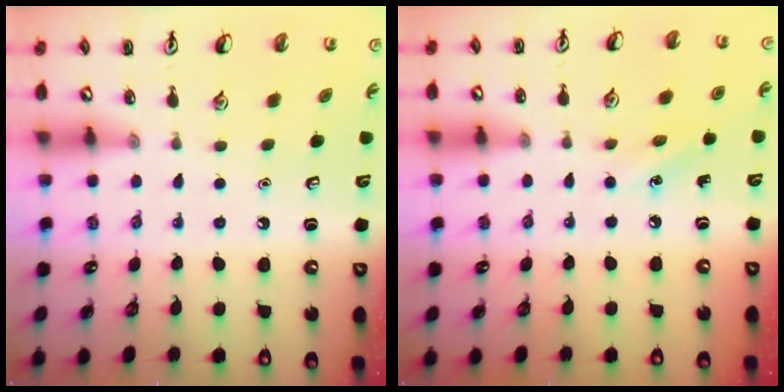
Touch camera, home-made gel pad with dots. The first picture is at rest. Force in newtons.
{"total": 4.8, "press": 4.6, "slide": 1.4}